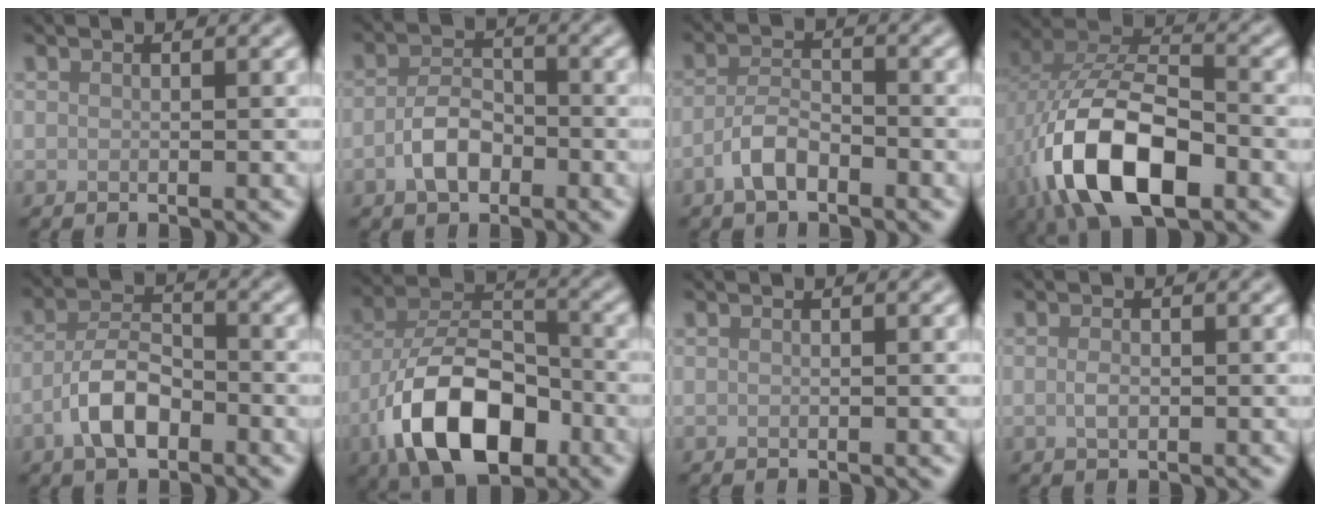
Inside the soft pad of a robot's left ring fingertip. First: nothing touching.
{"total": 3.5, "force": [-1.5, 2.1, 2.4], "torque": [-0.045, 0.005, -0.032]}
{"total": 3.1, "force": [-1.9, 1.3, 2.1], "torque": [-0.042, 0.008, -0.043]}
{"total": 12.6, "force": [-4.8, 6.5, 9.7], "torque": [-0.199, -0.005, -0.089]}
{"total": 4.9, "force": [-2.3, 2.4, 3.6], "torque": [-0.063, 0.008, -0.049]}
{"total": 11.5, "force": [-5.4, 6.0, 8.2], "torque": [-0.152, 0.006, -0.100]}
{"total": 0.0}
{"total": 1.0, "force": [-0.1, 0.5, 0.9], "torque": [-0.020, -0.001, -0.003]}